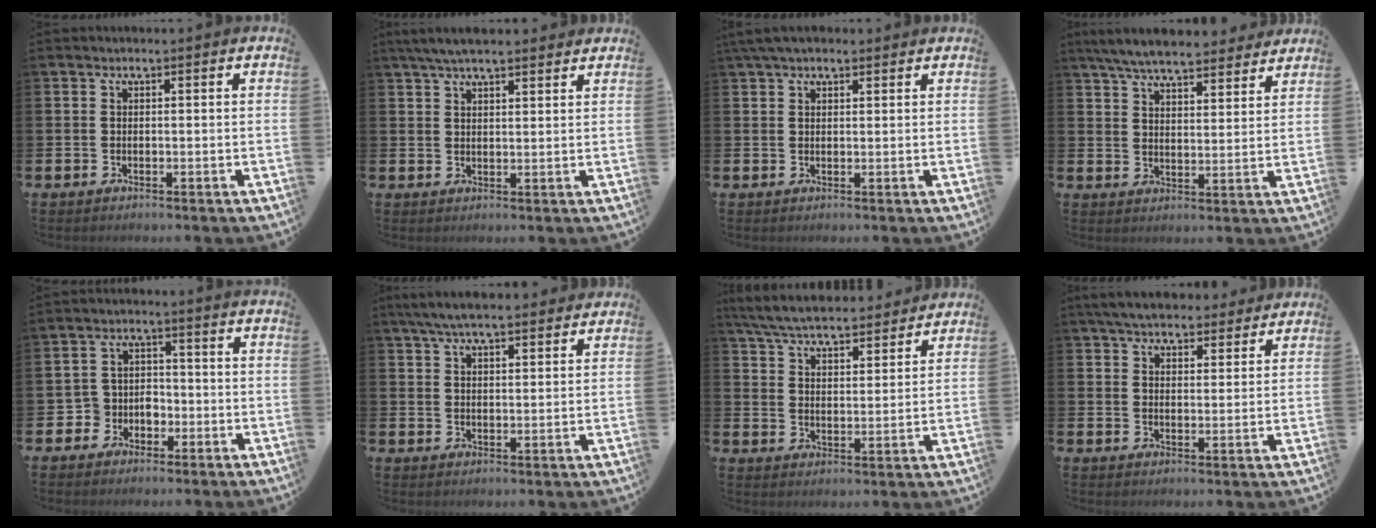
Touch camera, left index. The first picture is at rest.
{"total": 4.8, "force": [4.3, 1.0, 2.0], "torque": [-0.040, -0.009, 0.077]}
{"total": 3.4, "force": [2.7, 1.2, 1.6], "torque": [-0.036, 0.001, 0.050]}
{"total": 7.2, "force": [6.8, 1.2, 2.0], "torque": [-0.055, -0.034, 0.121]}
{"total": 3.8, "force": [-2.0, 3.3, 0.1], "torque": [-0.020, 0.004, -0.045]}
{"total": 5.9, "force": [5.4, 1.0, 2.1], "torque": [-0.045, -0.015, 0.097]}
{"total": 6.8, "force": [6.5, 1.0, 1.5], "torque": [-0.060, -0.040, 0.116]}
{"total": 5.6, "force": [5.4, 1.4, 1.0], "torque": [-0.036, -0.020, 0.098]}